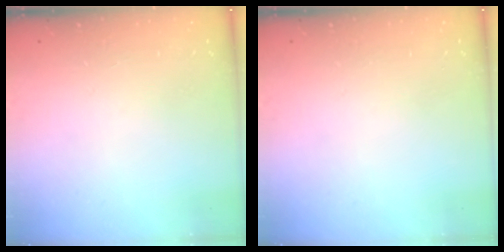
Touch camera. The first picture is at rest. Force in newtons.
{"total": 0.0}